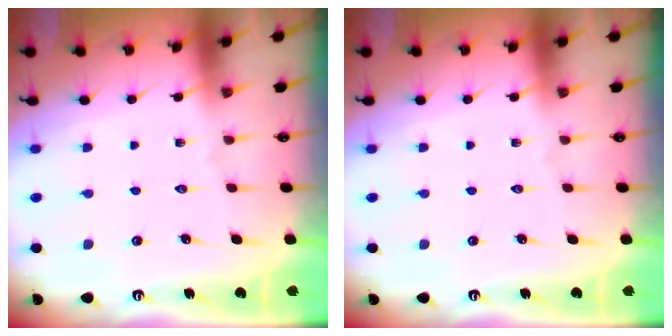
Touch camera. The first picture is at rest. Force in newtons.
{"total": 0.0}